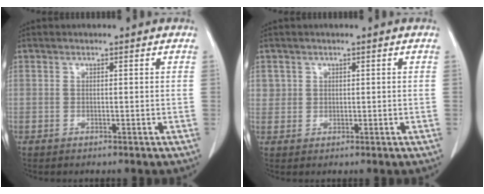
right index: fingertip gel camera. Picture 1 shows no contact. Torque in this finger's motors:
{"motor_torque": [0.27, 0.19, 0.10, 0.03]}